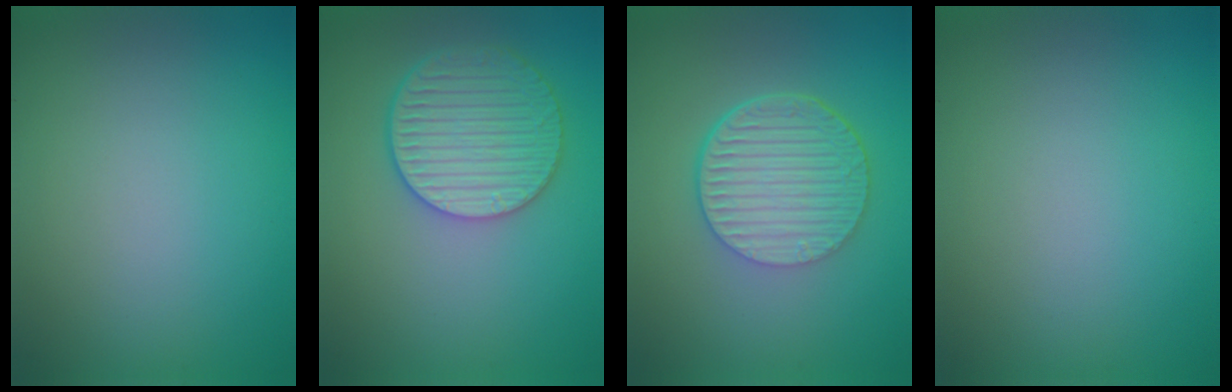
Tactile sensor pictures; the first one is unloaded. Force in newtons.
{"total": 5.5, "press": 4.9, "slide": 2.5}
{"total": 6.4, "press": 4.4, "slide": 4.7}
{"total": 0.0}